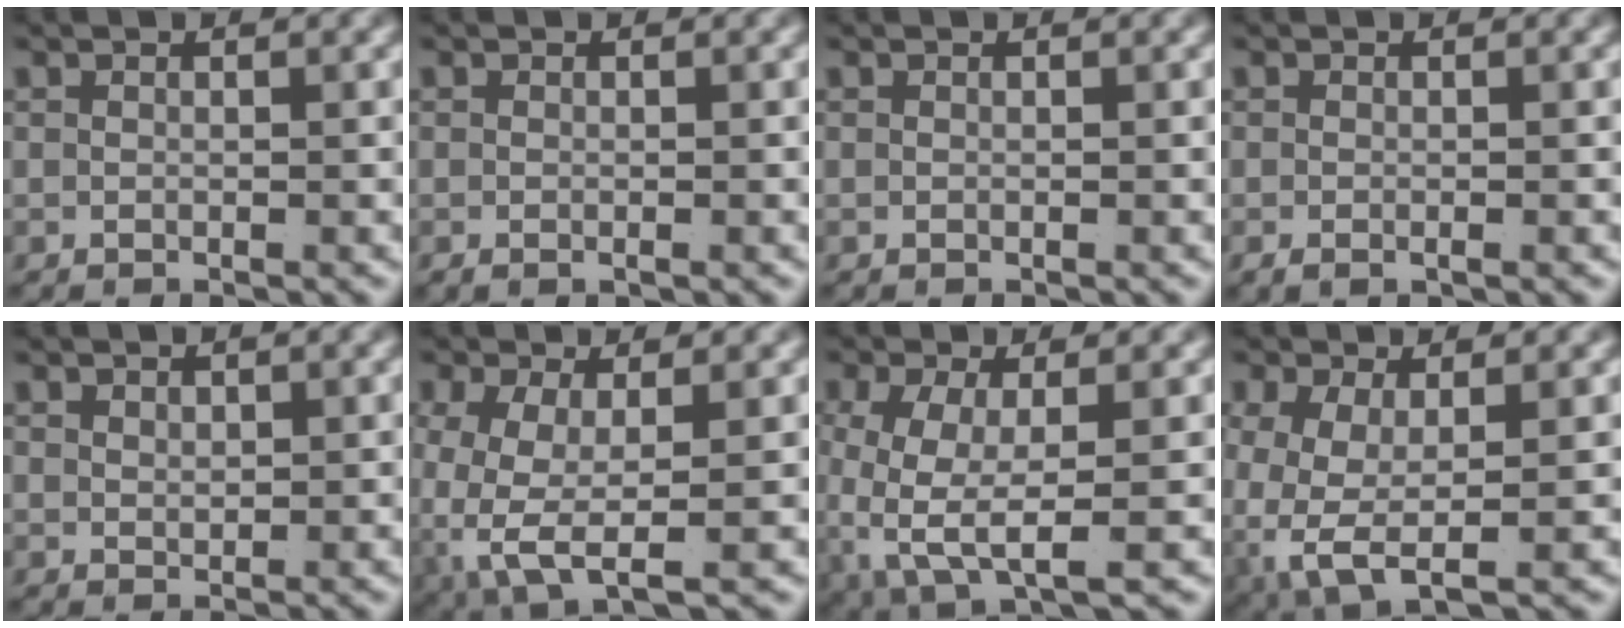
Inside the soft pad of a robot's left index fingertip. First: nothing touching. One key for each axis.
{"total": 0.7, "fx": -0.5, "fy": 0.2, "fz": 0.4, "tx": -0.007, "ty": -0.004, "tz": -0.005}
{"total": 0.0}
{"total": 1.0, "fx": -0.7, "fy": 0.4, "fz": 0.6, "tx": -0.012, "ty": -0.006, "tz": -0.008}
{"total": 0.8, "fx": 0.6, "fy": 0.0, "fz": 0.5, "tx": -0.007, "ty": -0.011, "tz": 0.023}
{"total": 7.0, "fx": -1.5, "fy": 4.2, "fz": 5.4, "tx": -0.137, "ty": -0.051, "tz": 0.003}
{"total": 7.4, "fx": -0.9, "fy": 4.3, "fz": 5.9, "tx": -0.146, "ty": -0.041, "tz": 0.008}
{"total": 6.4, "fx": -1.9, "fy": 4.0, "fz": 4.6, "tx": -0.128, "ty": -0.056, "tz": -0.003}